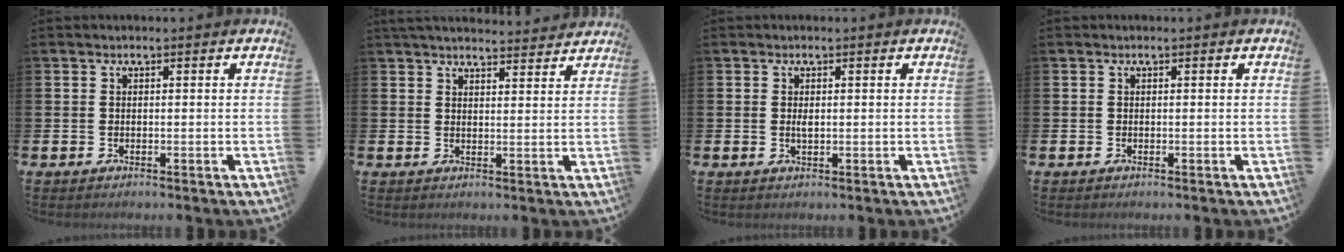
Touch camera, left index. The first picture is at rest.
{"total": 3.9, "force": [3.9, 0.3, 0.4], "torque": [-0.005, -0.024, 0.069]}
{"total": 1.0, "force": [0.1, 0.4, 0.9], "torque": [-0.016, 0.002, 0.001]}
{"total": 0.0}